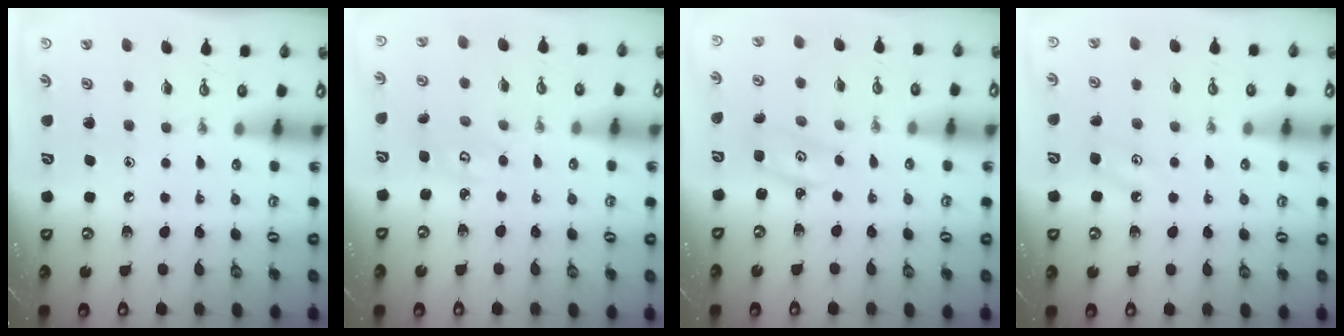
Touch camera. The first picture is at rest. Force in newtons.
{"total": 2.9, "press": 2.9, "slide": 0.1}
{"total": 3.2, "press": 3.2, "slide": 0.1}
{"total": 3.5, "press": 3.4, "slide": 0.8}